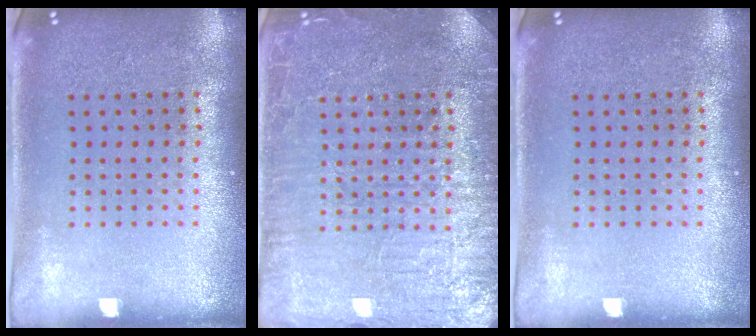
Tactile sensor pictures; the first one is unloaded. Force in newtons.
{"total": 4.0, "press": 4.0, "slide": 0.5}
{"total": 0.0}